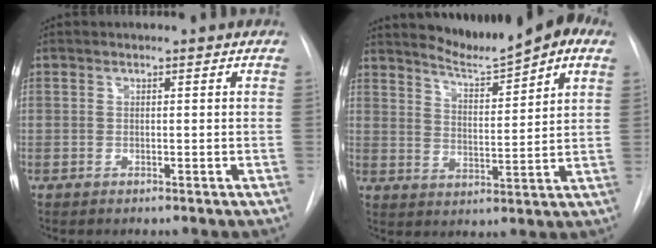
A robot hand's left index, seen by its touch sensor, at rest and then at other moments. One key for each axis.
{"total": 10.0, "fx": 8.1, "fy": 0.5, "fz": 5.9, "tx": -0.091, "ty": 0.007, "tz": 0.124}